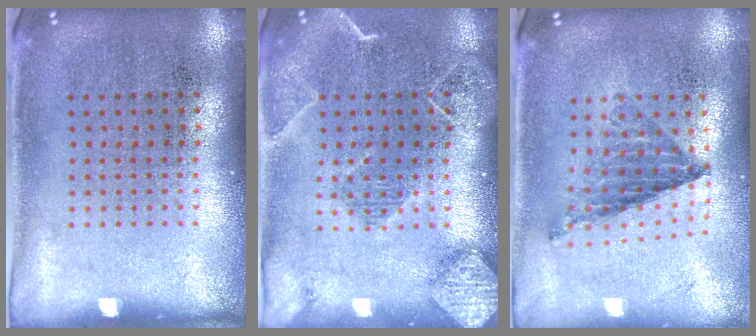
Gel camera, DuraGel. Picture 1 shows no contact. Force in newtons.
{"total": 2.3, "press": 2.0, "slide": 1.0}
{"total": 0.8, "press": 0.8, "slide": 0.0}